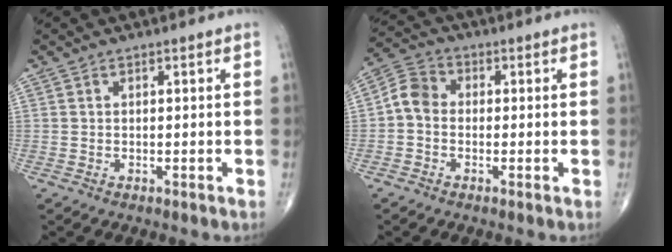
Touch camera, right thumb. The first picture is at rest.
{"total": 5.1, "force": [-0.6, 4.1, 2.9], "torque": [-0.043, 0.017, -0.028]}